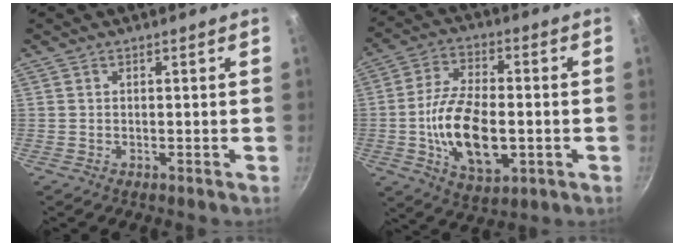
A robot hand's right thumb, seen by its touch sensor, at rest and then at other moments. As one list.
[{"total": 16.0, "force": [-2.6, 8.3, 13.4], "torque": [-0.235, 0.012, -0.045]}]